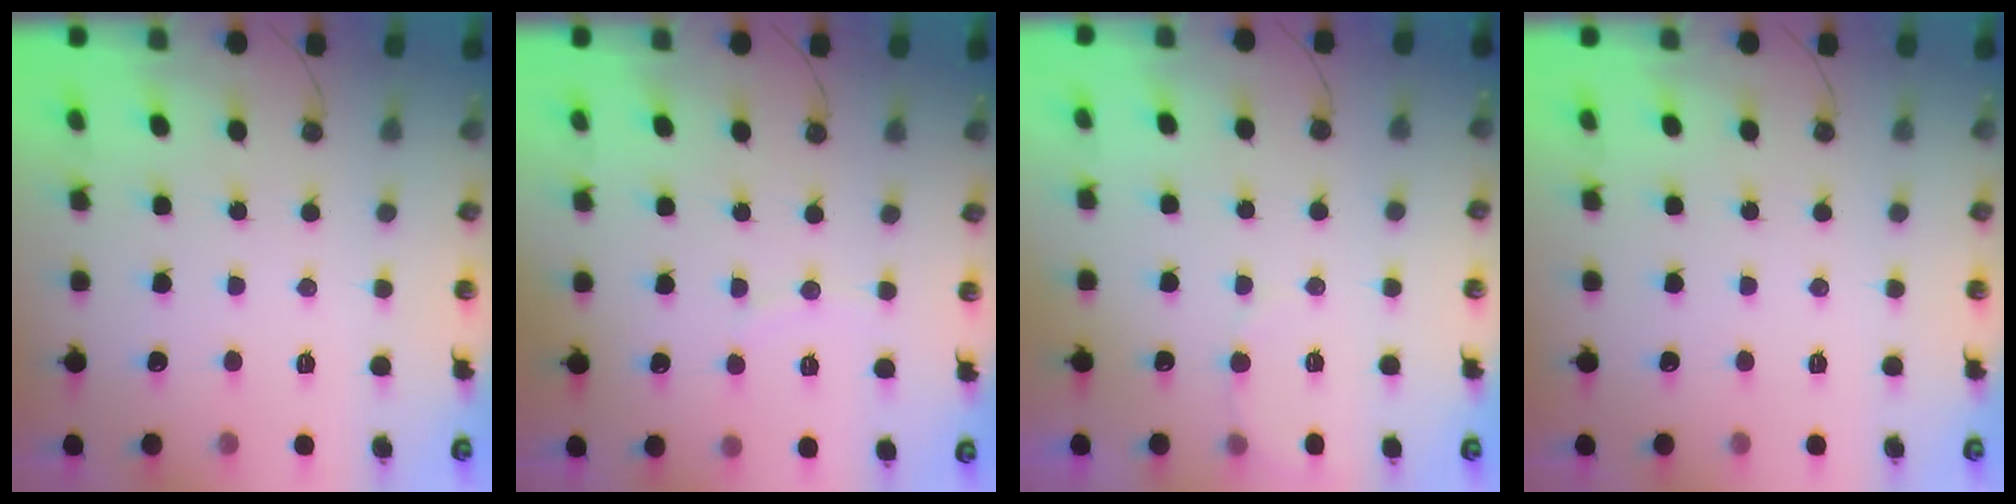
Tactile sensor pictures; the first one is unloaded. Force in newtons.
{"total": 2.5, "press": 2.5, "slide": 0.3}
{"total": 4.3, "press": 4.2, "slide": 1.1}
{"total": 0.0}